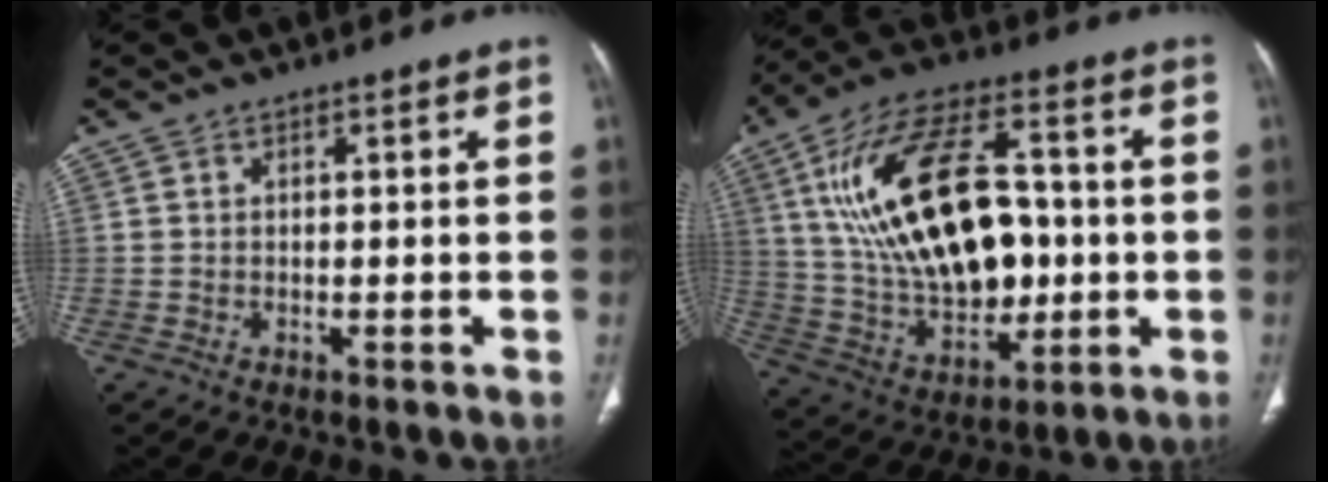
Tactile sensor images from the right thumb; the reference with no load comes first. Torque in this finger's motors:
{"motor_torque": [-0.72, 2.11, 2.35, 0.42, 0.26]}